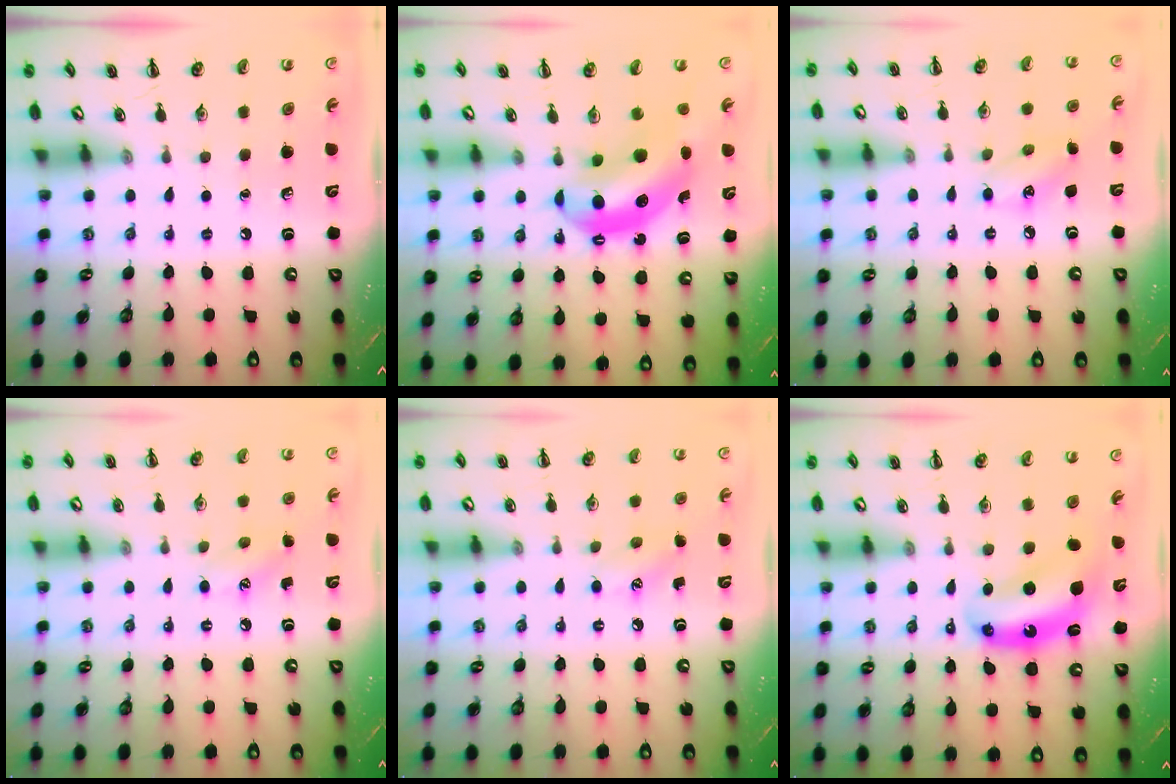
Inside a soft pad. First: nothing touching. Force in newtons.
{"total": 10.2, "press": 9.9, "slide": 2.5}
{"total": 6.6, "press": 6.6, "slide": 0.9}
{"total": 6.7, "press": 6.4, "slide": 1.8}
{"total": 6.7, "press": 6.4, "slide": 1.8}
{"total": 7.2, "press": 7.1, "slide": 1.5}